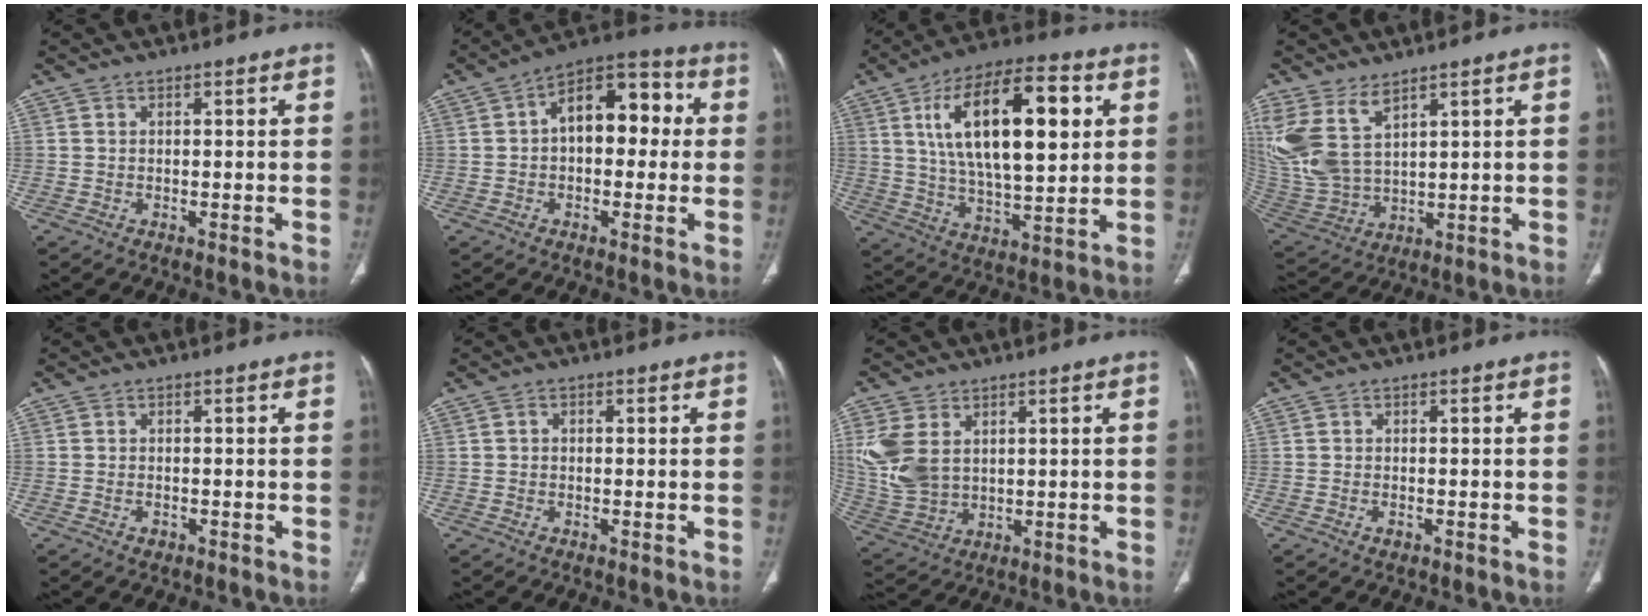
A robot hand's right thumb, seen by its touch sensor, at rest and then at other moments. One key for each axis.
{"total": 13.1, "fx": 1.4, "fy": 7.9, "fz": 10.4, "tx": -0.116, "ty": 0.041, "tz": 0.007}
{"total": 22.4, "fx": 6.1, "fy": 9.5, "fz": 19.3, "tx": -0.306, "ty": -0.005, "tz": 0.100}
{"total": 14.0, "fx": 7.2, "fy": 7.4, "fz": 9.3, "tx": -0.214, "ty": -0.029, "tz": 0.169}
{"total": 1.3, "fx": -0.6, "fy": 0.9, "fz": 0.6, "tx": -0.007, "ty": 0.005, "tz": -0.007}
{"total": 0.9, "fx": -0.1, "fy": 0.8, "fz": 0.4, "tx": -0.001, "ty": 0.003, "tz": -0.005}
{"total": 11.4, "fx": 3.1, "fy": 7.9, "fz": 7.6, "tx": -0.165, "ty": -0.009, "tz": 0.080}
{"total": 1.1, "fx": -0.6, "fy": 0.7, "fz": 0.6, "tx": -0.011, "ty": 0.002, "tz": -0.008}